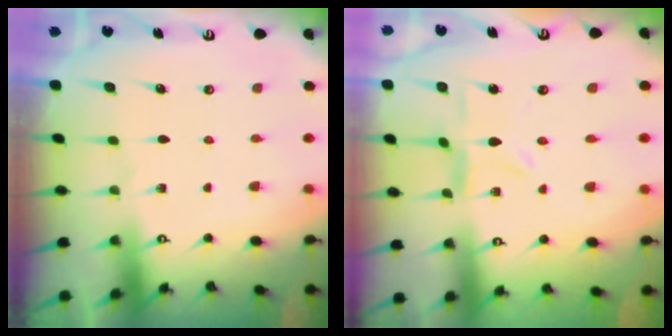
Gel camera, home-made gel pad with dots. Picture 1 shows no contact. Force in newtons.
{"total": 2.1, "press": 2.1, "slide": 0.3}